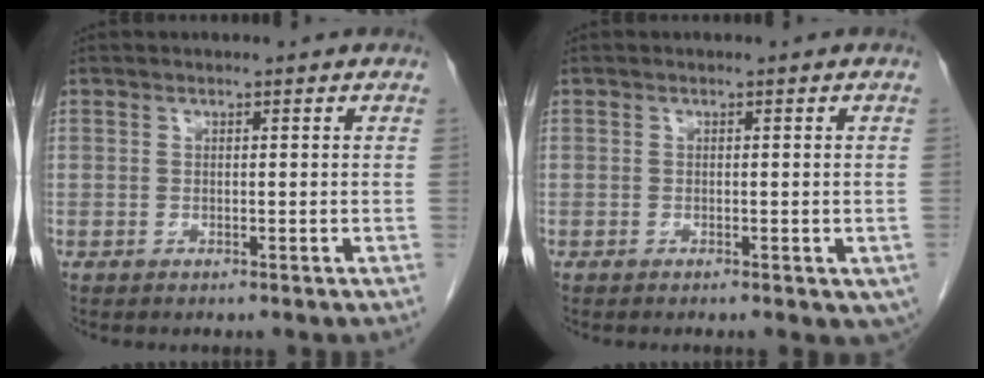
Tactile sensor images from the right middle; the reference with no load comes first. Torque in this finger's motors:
{"motor_torque": [1.13, -1.00, 0.13, 0.03]}